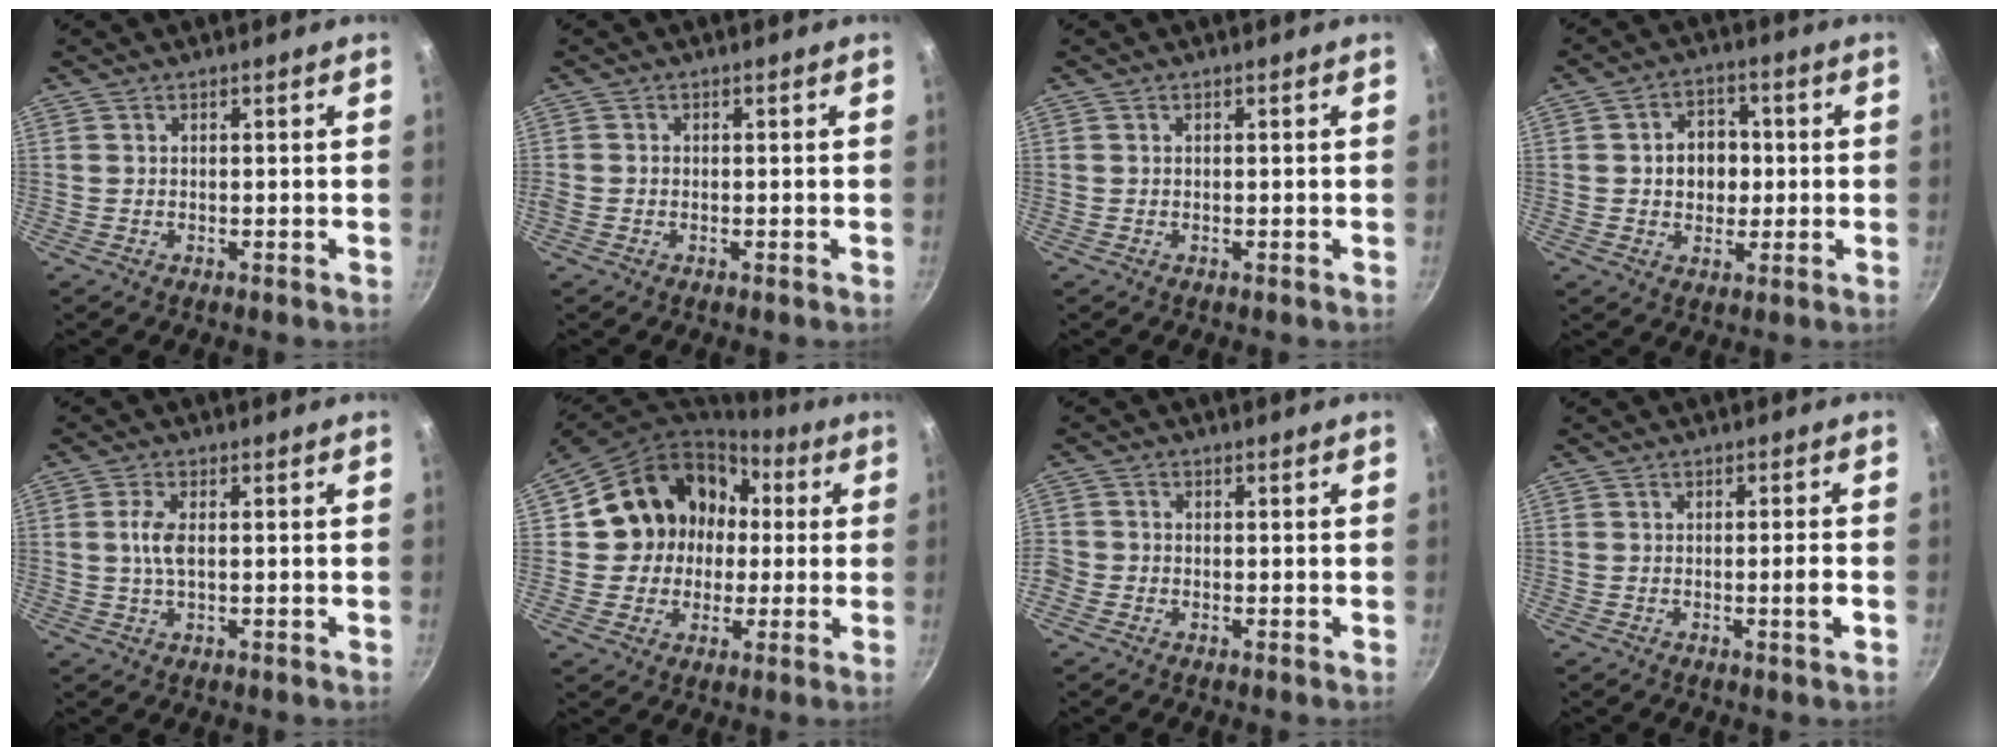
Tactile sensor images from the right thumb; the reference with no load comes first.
{"total": 0.8, "force": [-0.3, 0.7, 0.2], "torque": [-0.004, 0.001, -0.008]}
{"total": 0.0}
{"total": 7.7, "force": [0.3, 6.1, 4.7], "torque": [-0.038, 0.008, 0.000]}
{"total": 3.9, "force": [0.2, 1.6, 3.5], "torque": [-0.081, 0.005, 0.000]}
{"total": 17.0, "force": [1.9, 15.0, 7.8], "torque": [-0.100, 0.046, 0.027]}
{"total": 3.2, "force": [-1.7, 2.4, 1.4], "torque": [-0.041, 0.007, -0.043]}
{"total": 2.9, "force": [-1.0, 0.0, 2.8], "torque": [-0.044, 0.010, -0.012]}